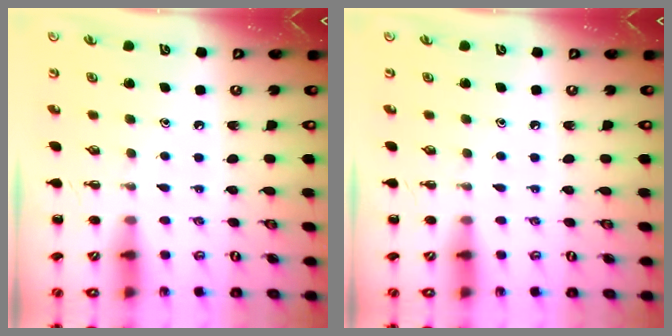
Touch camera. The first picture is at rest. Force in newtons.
{"total": 0.0}